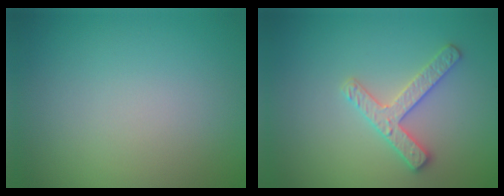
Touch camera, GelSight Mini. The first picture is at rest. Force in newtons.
{"total": 2.7, "press": 2.7, "slide": 0.3}